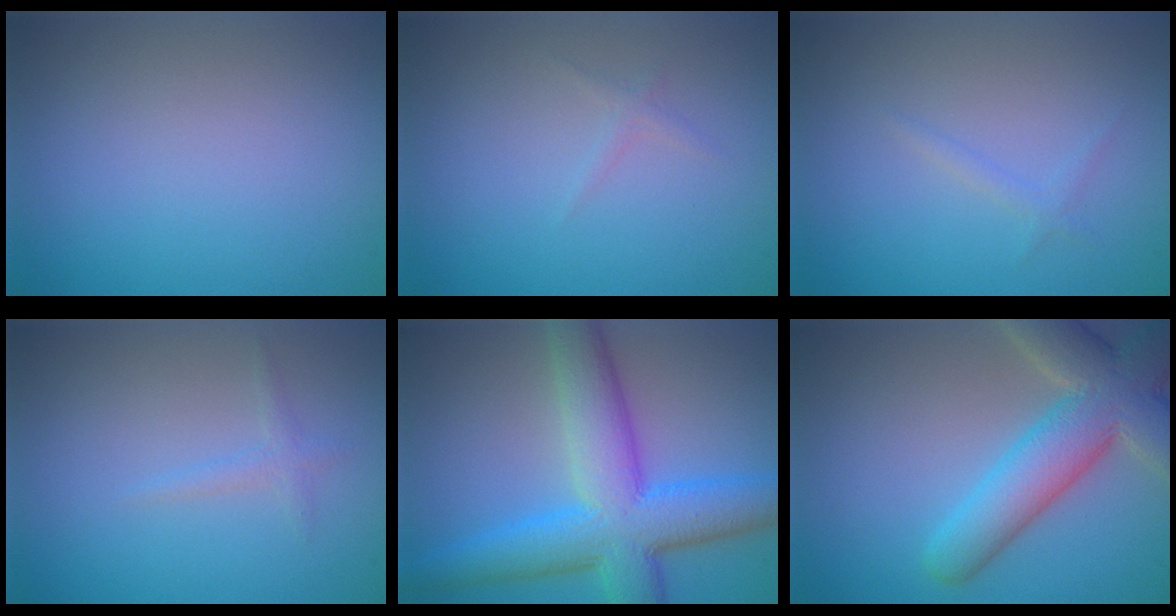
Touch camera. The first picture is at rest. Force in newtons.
{"total": 0.7, "press": 0.7, "slide": 0.1}
{"total": 0.8, "press": 0.8, "slide": 0.0}
{"total": 1.0, "press": 1.0, "slide": 0.1}
{"total": 9.6, "press": 9.6, "slide": 0.3}
{"total": 8.1, "press": 8.1, "slide": 0.6}